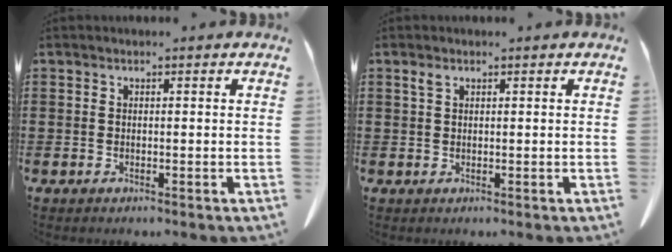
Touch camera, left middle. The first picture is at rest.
{"total": 1.0, "force": [0.6, 0.5, 0.7], "torque": [-0.018, 0.001, 0.012]}